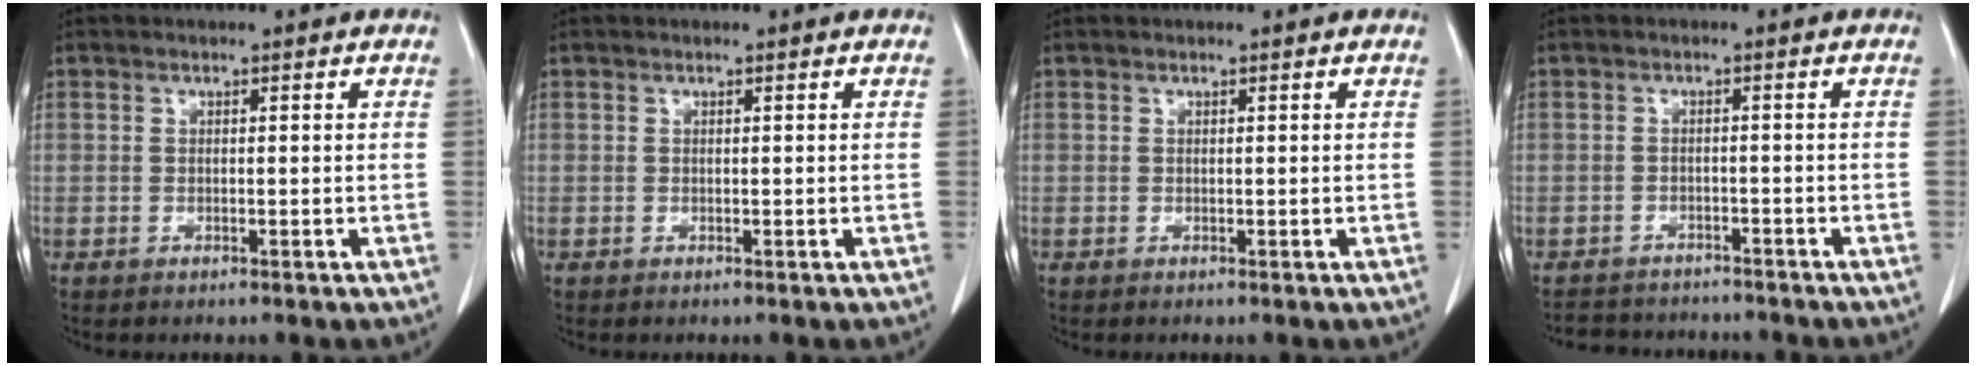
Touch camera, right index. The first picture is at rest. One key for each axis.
{"total": 0.0}
{"total": 0.0}
{"total": 7.1, "fx": -6.6, "fy": 2.6, "fz": 1.0, "tx": -0.012, "ty": 0.005, "tz": -0.089}